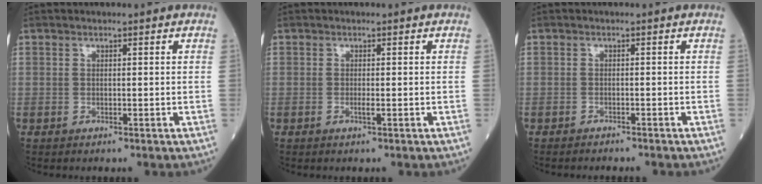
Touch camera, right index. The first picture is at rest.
{"total": 0.9, "force": [-0.3, 0.0, 0.9], "torque": [-0.018, -0.002, -0.004]}
{"total": 3.2, "force": [-3.0, 0.4, 1.0], "torque": [-0.012, -0.003, -0.038]}